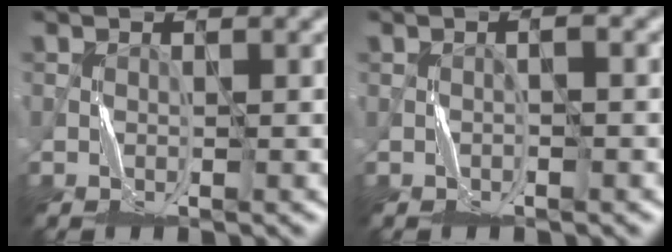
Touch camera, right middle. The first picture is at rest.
{"total": 1.1, "force": [0.0, 0.4, 1.1], "torque": [-0.012, 0.000, -0.001]}